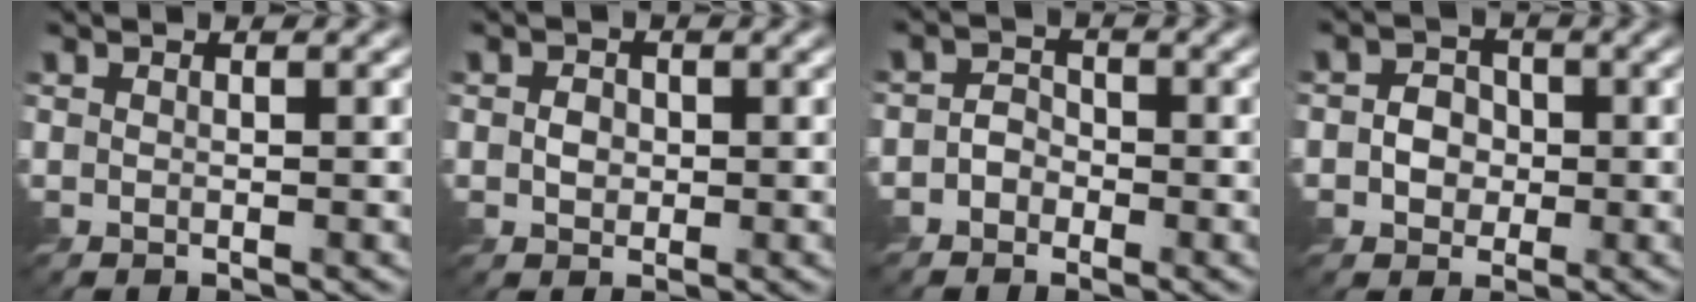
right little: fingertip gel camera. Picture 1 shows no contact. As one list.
[{"total": 1.4, "force": [-0.2, 1.2, 0.6], "torque": [-0.012, -0.001, -0.008]}, {"total": 2.0, "force": [-1.1, 1.6, 0.5], "torque": [0.016, 0.005, -0.031]}, {"total": 2.8, "force": [-0.6, 2.5, 1.2], "torque": [-0.009, 0.001, -0.024]}]